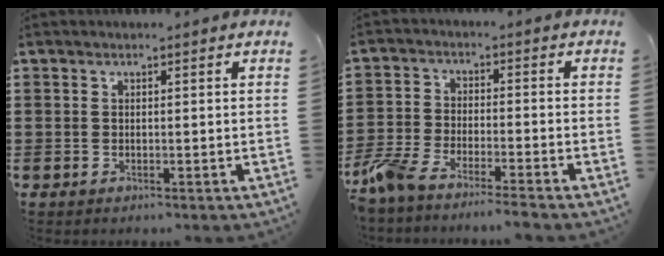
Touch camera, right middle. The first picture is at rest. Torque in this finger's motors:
{"motor_torque": [1.40, 0.21, 0.14, 0.14]}